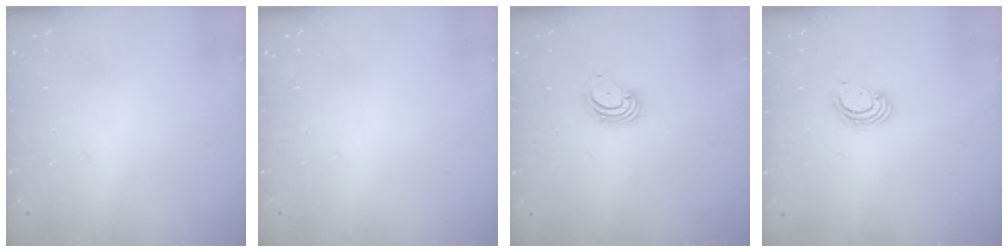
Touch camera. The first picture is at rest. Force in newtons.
{"total": 0.0}
{"total": 3.4, "press": 3.4, "slide": 0.1}
{"total": 3.2, "press": 3.2, "slide": 0.3}